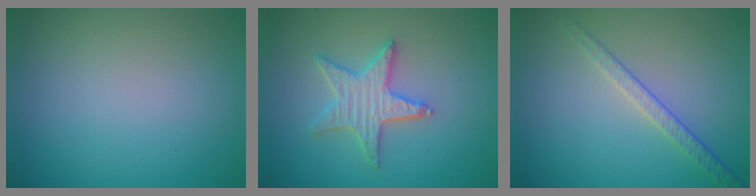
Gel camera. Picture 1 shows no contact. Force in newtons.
{"total": 3.5, "press": 3.4, "slide": 0.7}
{"total": 2.1, "press": 1.6, "slide": 1.4}